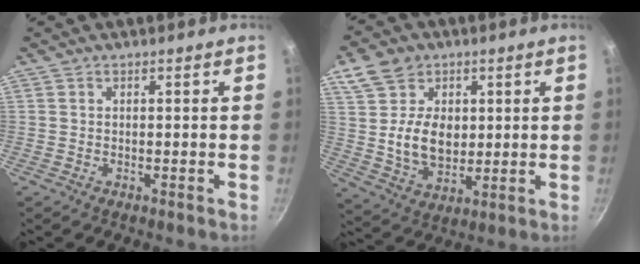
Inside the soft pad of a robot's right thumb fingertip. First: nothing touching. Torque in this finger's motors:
{"motor_torque": [-0.73, 1.68, 0.21, 0.09, 0.09]}